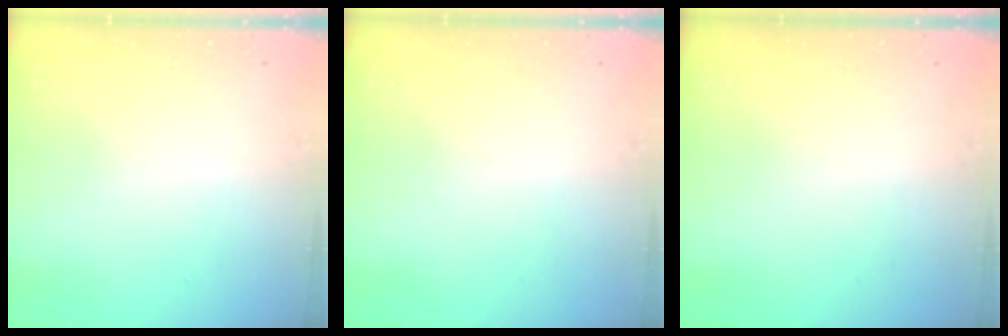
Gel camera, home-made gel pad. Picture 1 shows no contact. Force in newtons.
{"total": 0.0}
{"total": 0.0}